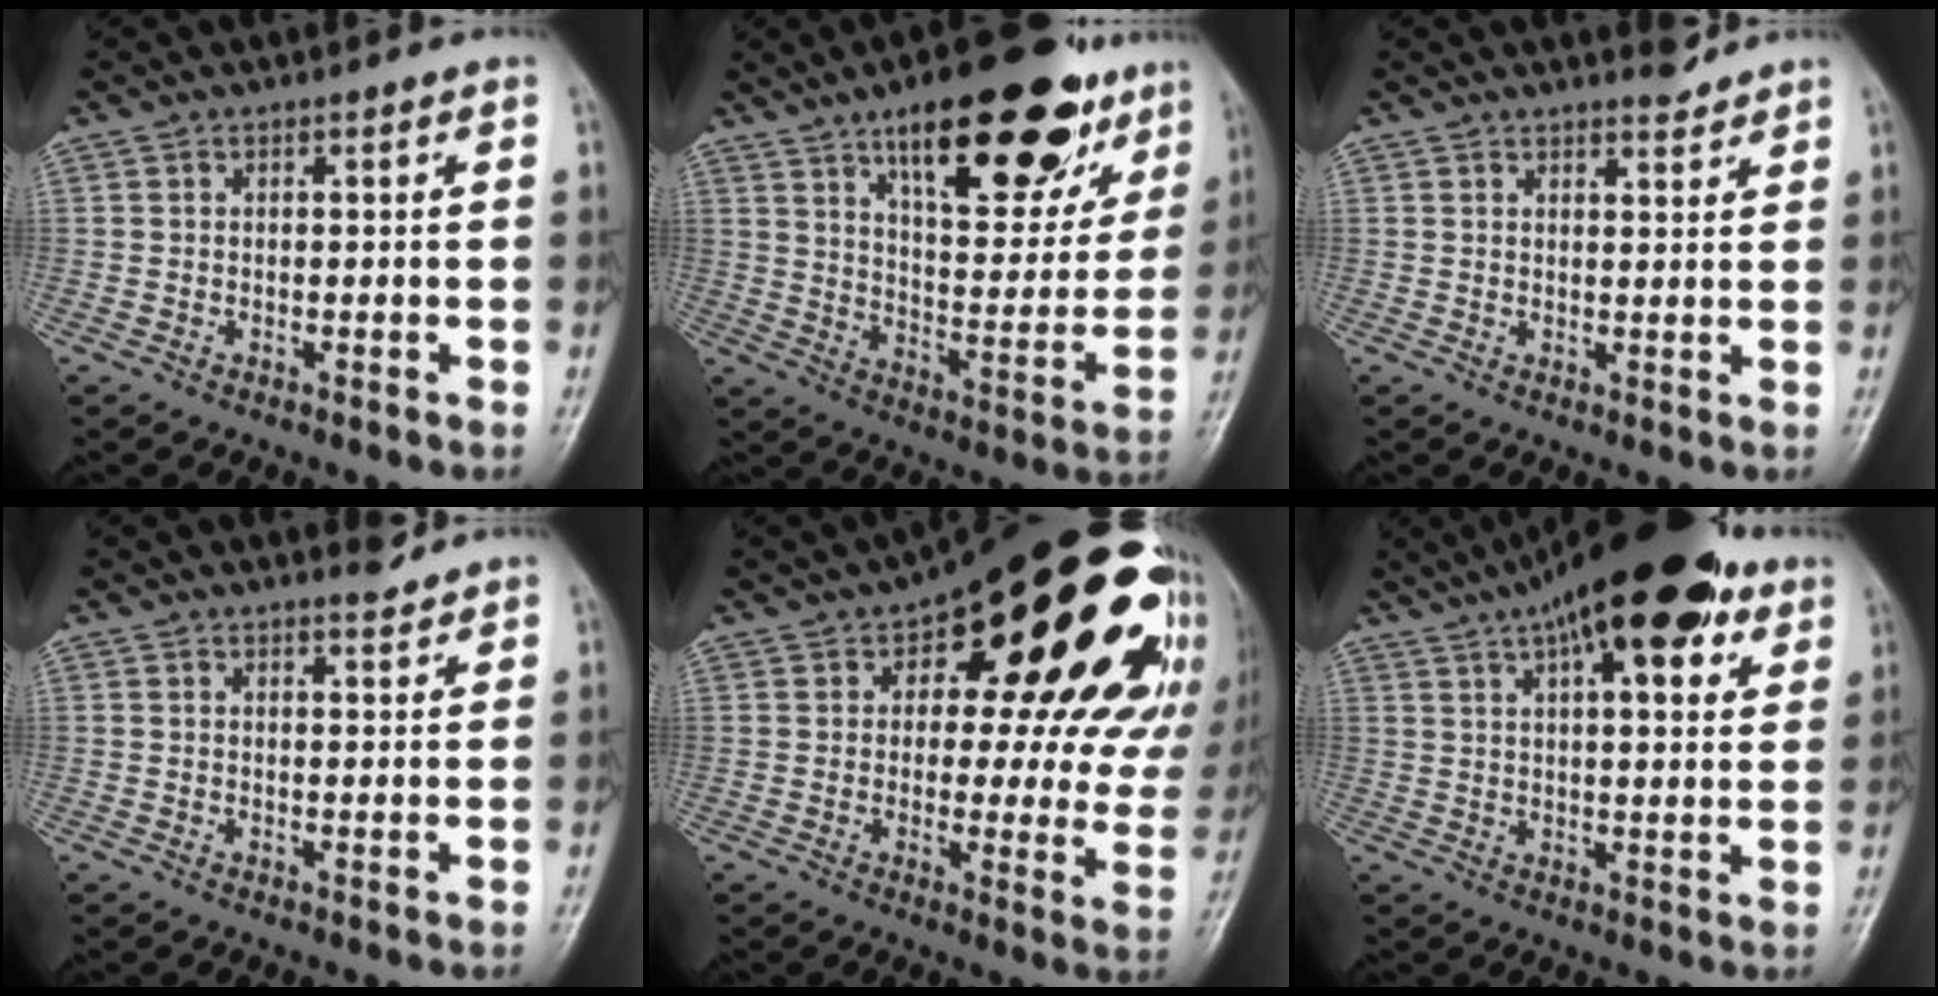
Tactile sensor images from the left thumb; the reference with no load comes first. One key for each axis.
{"total": 25.4, "fx": 14.9, "fy": 9.8, "fz": 18.1, "tx": -0.211, "ty": -0.044, "tz": 0.227}
{"total": 3.0, "fx": 2.7, "fy": 0.8, "fz": 1.0, "tx": -0.003, "ty": -0.021, "tz": 0.038}
{"total": 2.7, "fx": 2.6, "fy": 0.6, "fz": 0.6, "tx": 0.001, "ty": -0.022, "tz": 0.037}
{"total": 30.5, "fx": 14.3, "fy": 12.9, "fz": 23.6, "tx": -0.233, "ty": 0.007, "tz": 0.192}
{"total": 20.7, "fx": 11.8, "fy": 7.5, "fz": 15.3, "tx": -0.213, "ty": -0.001, "tz": 0.176}